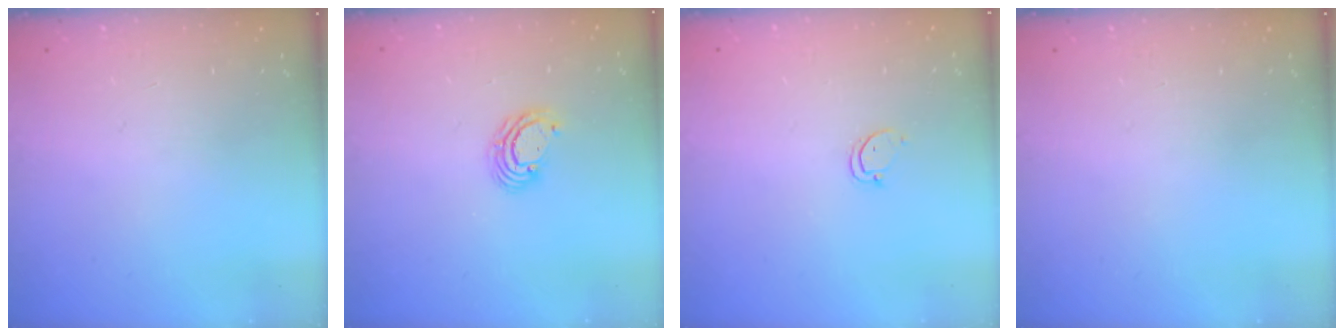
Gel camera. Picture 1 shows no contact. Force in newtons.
{"total": 4.4, "press": 4.4, "slide": 0.0}
{"total": 2.5, "press": 2.5, "slide": 0.3}
{"total": 0.0}